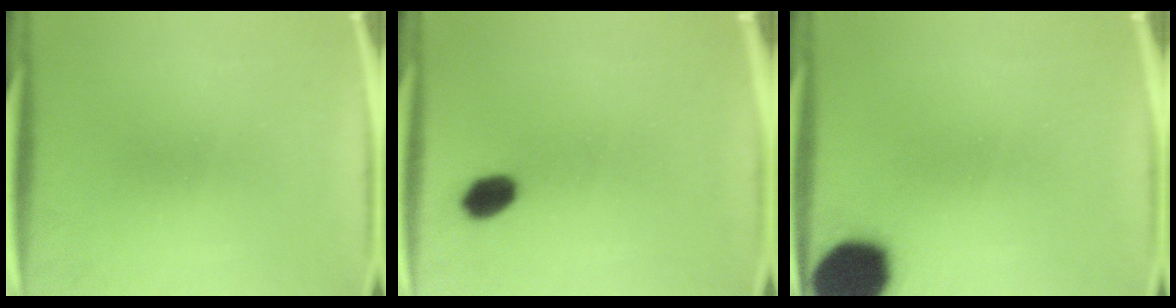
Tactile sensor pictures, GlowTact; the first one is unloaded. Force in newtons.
{"total": 4.6}
{"total": 17.9}